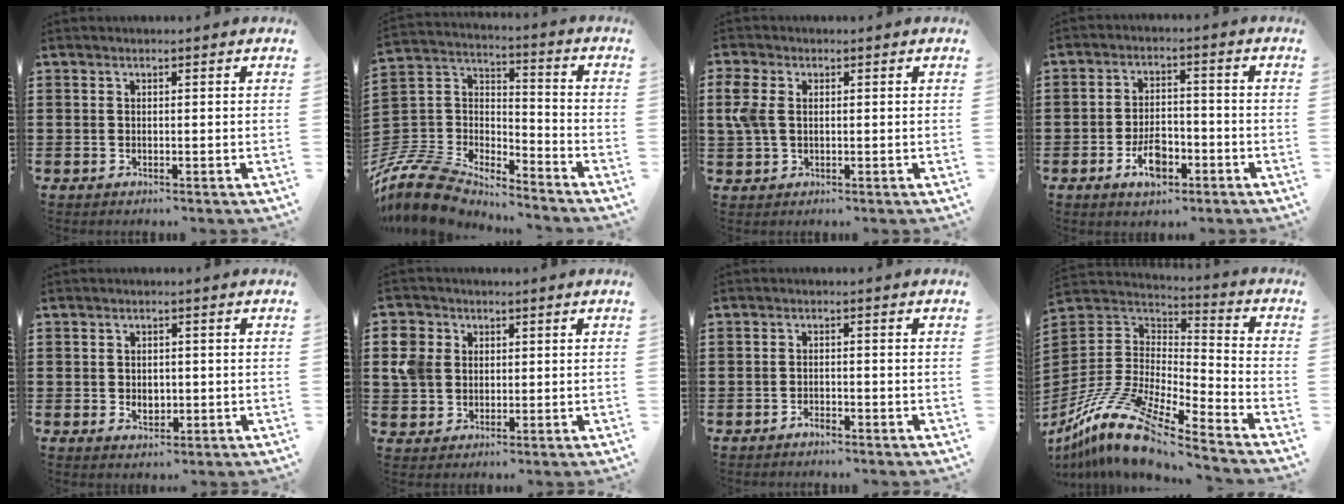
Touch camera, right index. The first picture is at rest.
{"total": 10.1, "force": [-9.1, 3.3, 2.7], "torque": [-0.099, -0.003, -0.190]}
{"total": 4.3, "force": [0.7, 2.7, 3.2], "torque": [-0.098, -0.001, 0.003]}
{"total": 6.0, "force": [-2.9, 3.0, 4.4], "torque": [-0.082, 0.003, -0.057]}
{"total": 2.1, "force": [-0.1, 1.6, 1.3], "torque": [-0.028, 0.008, -0.003]}
{"total": 5.9, "force": [1.1, 5.2, 2.5], "torque": [-0.087, 0.012, 0.016]}
{"total": 1.4, "force": [-1.2, 0.4, 0.5], "torque": [-0.013, -0.002, -0.024]}
{"total": 14.2, "force": [-10.7, 3.3, 8.8], "torque": [-0.202, 0.014, -0.209]}